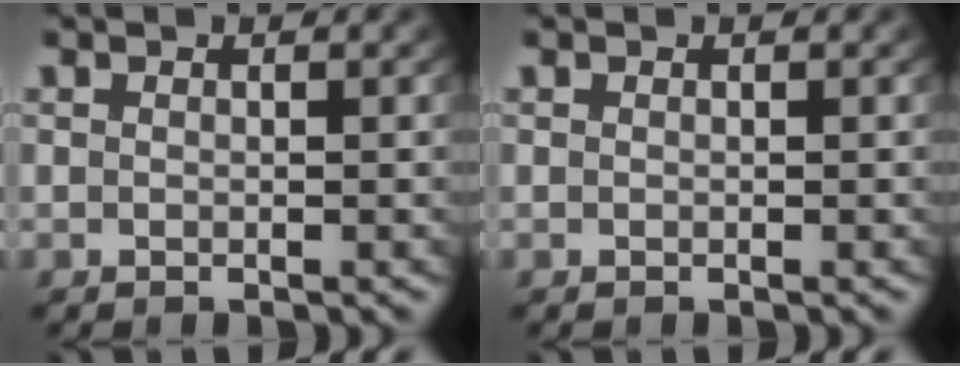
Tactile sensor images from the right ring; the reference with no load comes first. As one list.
[{"total": 0.0}]